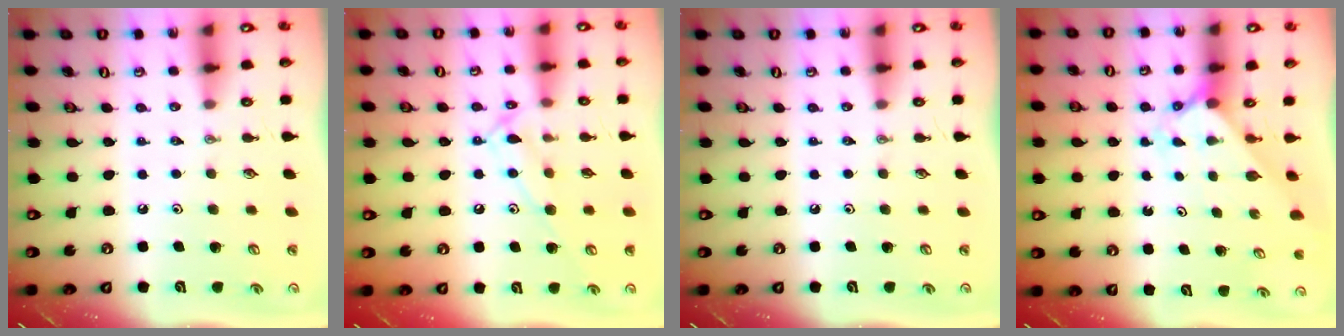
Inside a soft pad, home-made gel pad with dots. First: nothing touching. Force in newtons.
{"total": 12.0, "press": 12.0, "slide": 0.7}
{"total": 0.0}
{"total": 2.0, "press": 2.0, "slide": 0.2}